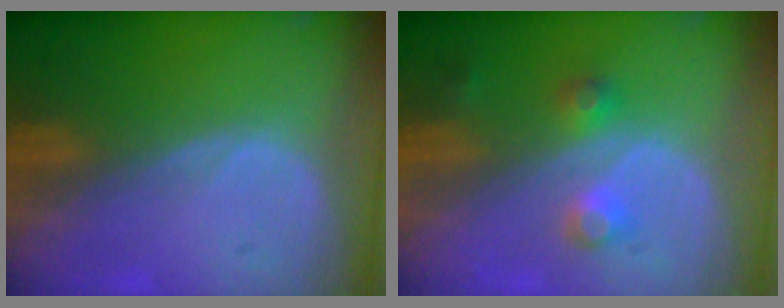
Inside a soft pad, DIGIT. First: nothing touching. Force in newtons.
{"total": 3.7, "press": 3.7, "slide": 0.5}